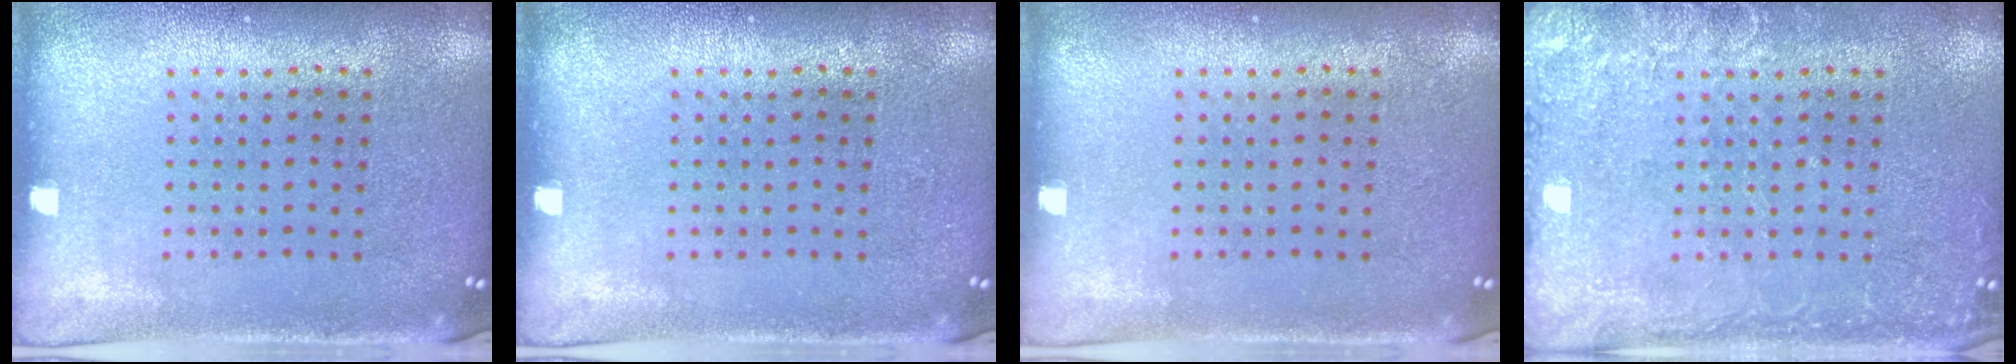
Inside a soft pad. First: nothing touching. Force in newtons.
{"total": 0.0}
{"total": 0.0}
{"total": 3.5, "press": 3.5, "slide": 0.5}